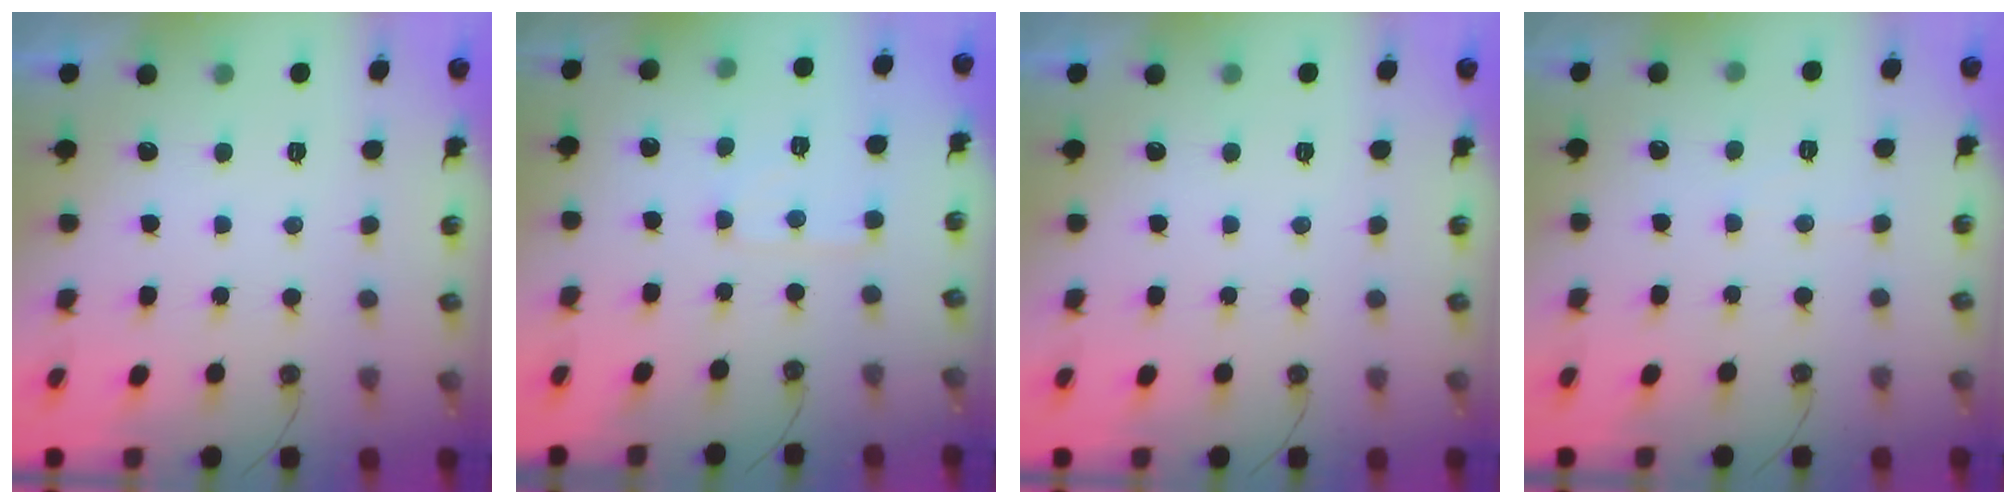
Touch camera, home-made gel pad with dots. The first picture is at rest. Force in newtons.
{"total": 4.1, "press": 4.1, "slide": 0.6}
{"total": 0.0}
{"total": 3.9, "press": 3.9, "slide": 0.6}